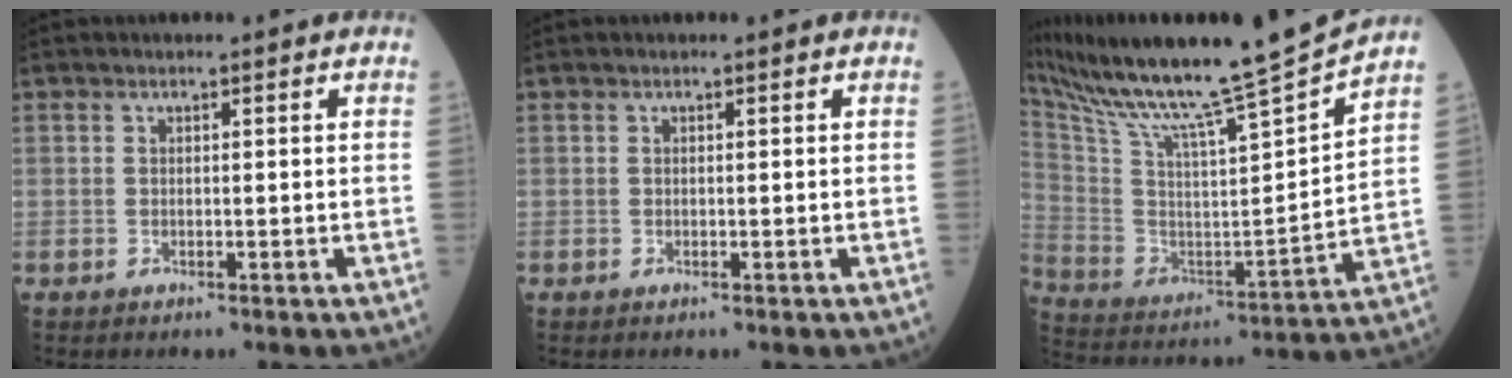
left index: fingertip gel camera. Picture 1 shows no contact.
{"total": 0.0}
{"total": 23.3, "force": [20.1, -2.4, 11.4], "torque": [-0.219, -0.060, 0.336]}